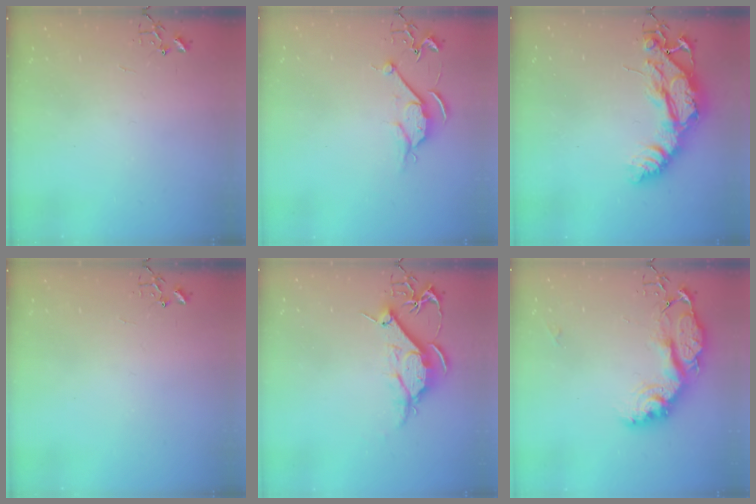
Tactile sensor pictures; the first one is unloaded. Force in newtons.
{"total": 8.0, "press": 8.0, "slide": 0.7}
{"total": 17.0, "press": 17.0, "slide": 1.4}
{"total": 0.0}
{"total": 12.0, "press": 12.0, "slide": 1.0}
{"total": 17.3, "press": 17.3, "slide": 1.5}